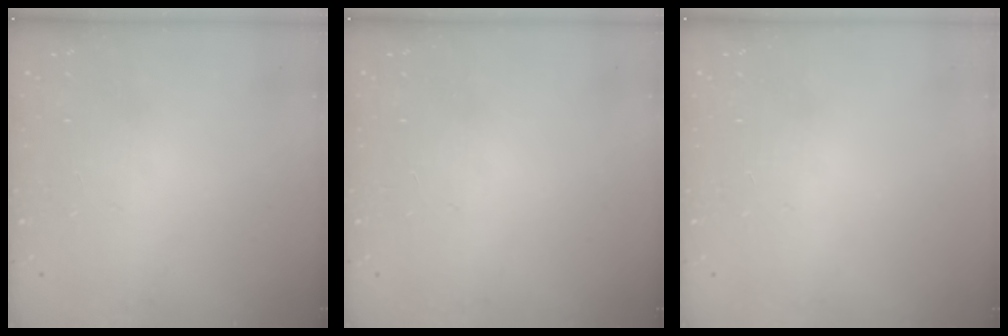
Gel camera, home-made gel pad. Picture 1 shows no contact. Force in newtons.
{"total": 0.0}
{"total": 0.0}